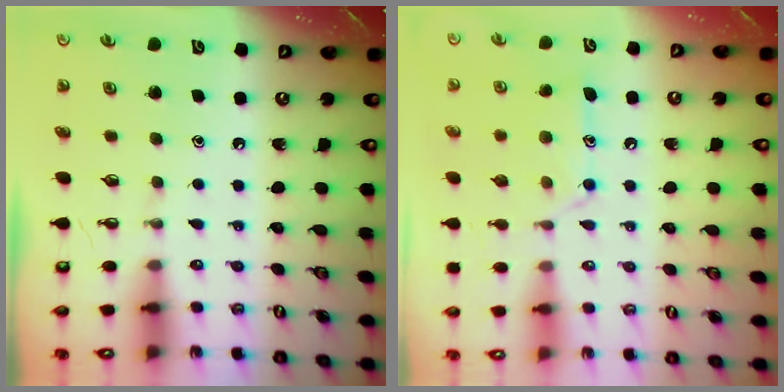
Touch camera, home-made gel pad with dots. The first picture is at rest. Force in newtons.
{"total": 13.1, "press": 13.1, "slide": 1.0}